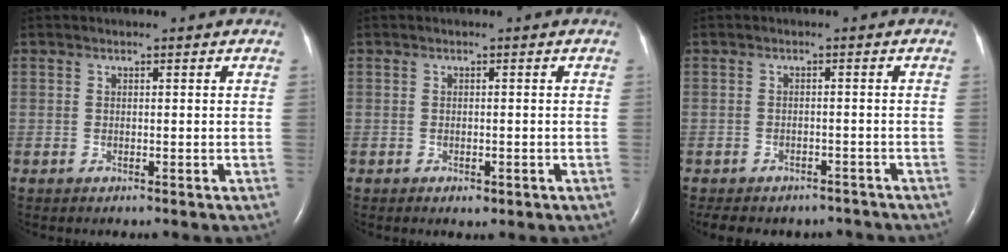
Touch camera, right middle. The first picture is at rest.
{"total": 1.3, "force": [-0.6, 0.7, 0.9], "torque": [-0.013, 0.000, -0.002]}
{"total": 9.9, "force": [-8.5, 4.4, 2.5], "torque": [-0.049, 0.006, -0.099]}